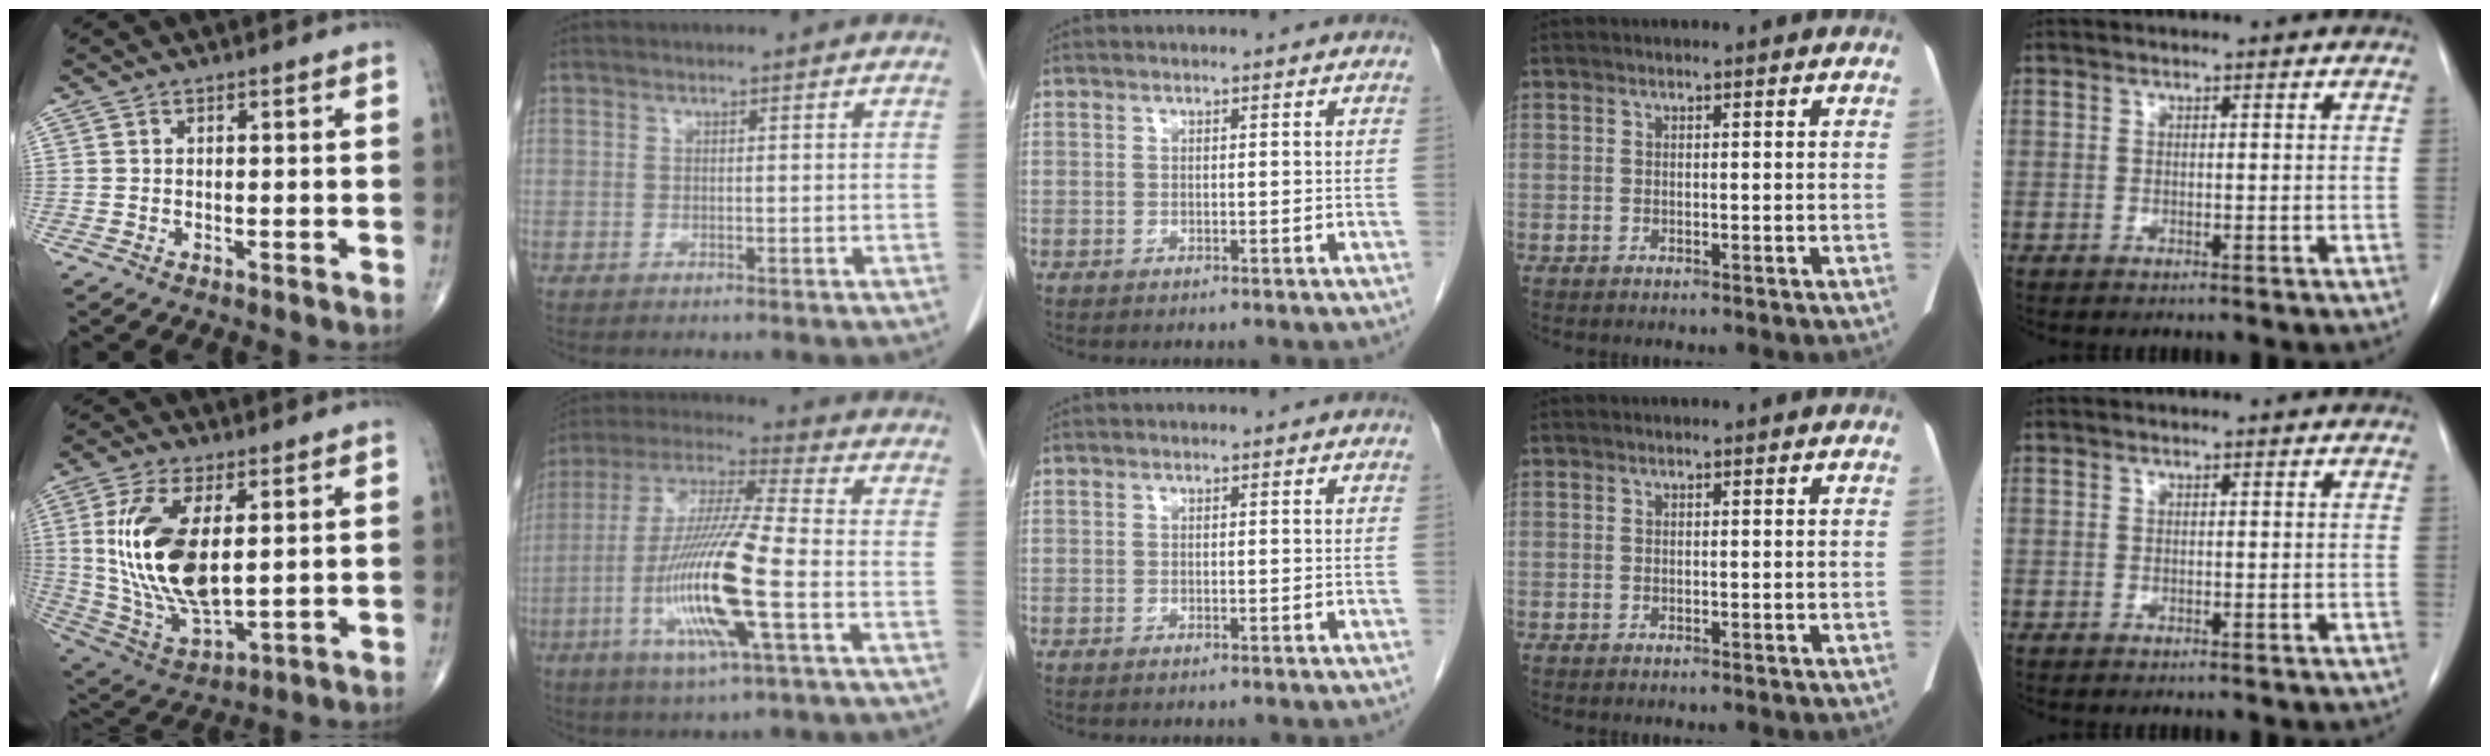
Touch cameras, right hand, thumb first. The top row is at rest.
{"thumb": {"total": 18.2, "force": [3.0, 8.5, 15.8], "torque": [-0.317, -0.023, 0.070]}, "index": {"total": 16.5, "force": [-4.6, 0.8, 15.9], "torque": [-0.326, -0.016, -0.088]}}